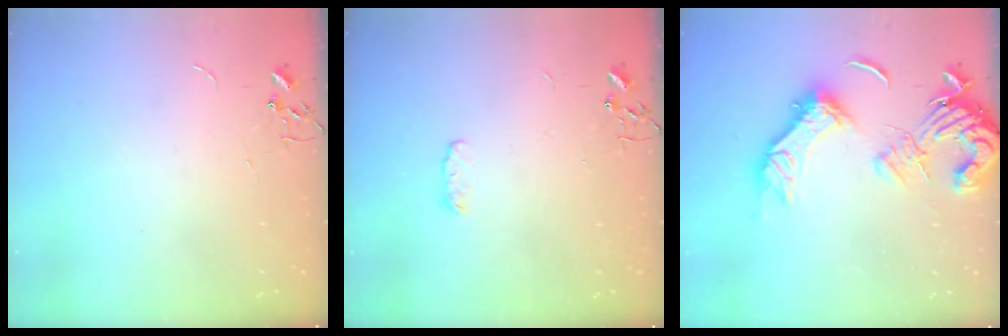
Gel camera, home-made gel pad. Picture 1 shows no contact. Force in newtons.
{"total": 4.2, "press": 4.1, "slide": 0.6}
{"total": 17.9, "press": 17.8, "slide": 2.3}